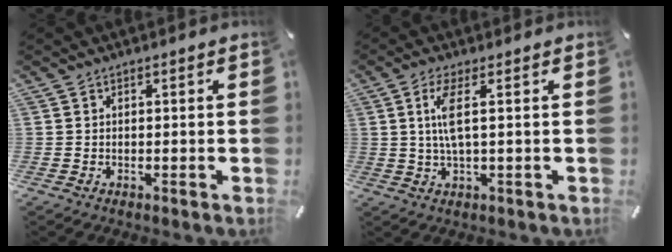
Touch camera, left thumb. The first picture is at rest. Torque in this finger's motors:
{"motor_torque": [0.23, -0.15, 0.38, 0.20, 0.08]}